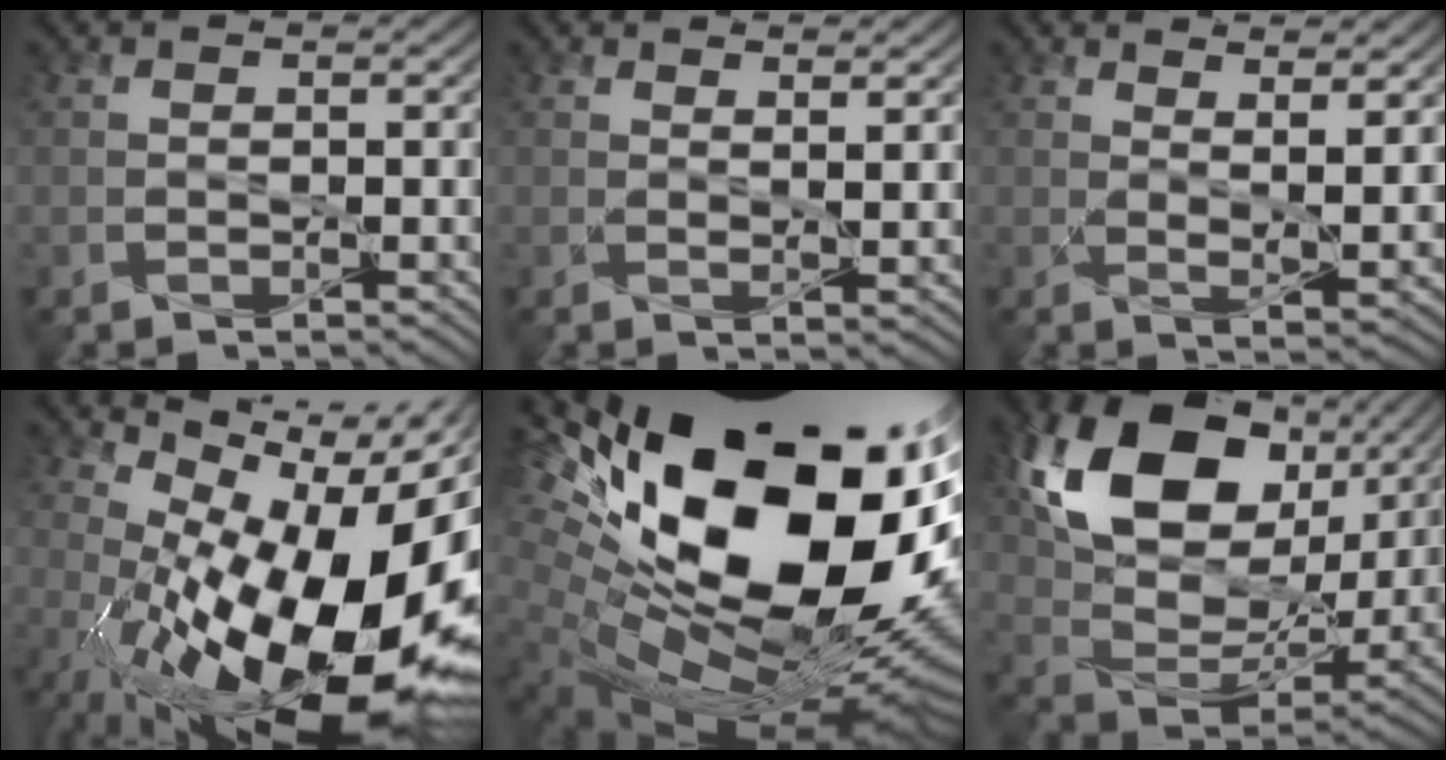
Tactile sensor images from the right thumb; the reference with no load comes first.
{"total": 2.5, "force": [1.9, 0.3, 1.6], "torque": [-0.029, -0.003, 0.041]}
{"total": 5.6, "force": [3.7, 1.2, 4.0], "torque": [-0.074, -0.009, 0.071]}
{"total": 20.8, "force": [-3.4, 9.1, 18.4], "torque": [-0.282, -0.034, -0.045]}
{"total": 22.4, "force": [5.8, 13.1, 17.3], "torque": [-0.341, -0.025, 0.133]}
{"total": 17.6, "force": [6.7, 11.7, 11.3], "torque": [-0.242, 0.011, 0.134]}